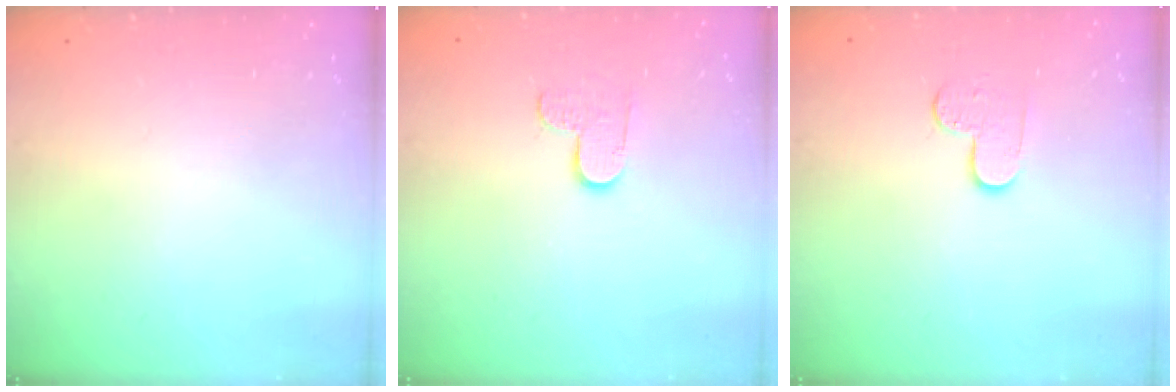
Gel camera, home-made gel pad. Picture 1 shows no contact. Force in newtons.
{"total": 5.5, "press": 5.5, "slide": 0.4}
{"total": 7.4, "press": 7.4, "slide": 0.7}